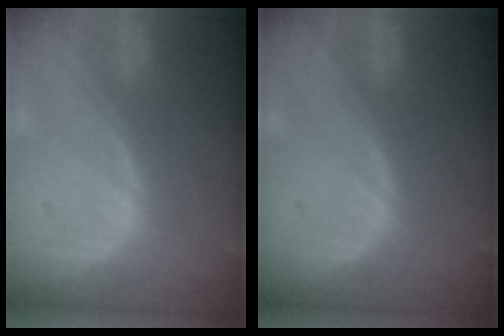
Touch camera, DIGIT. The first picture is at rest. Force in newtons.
{"total": 0.0}